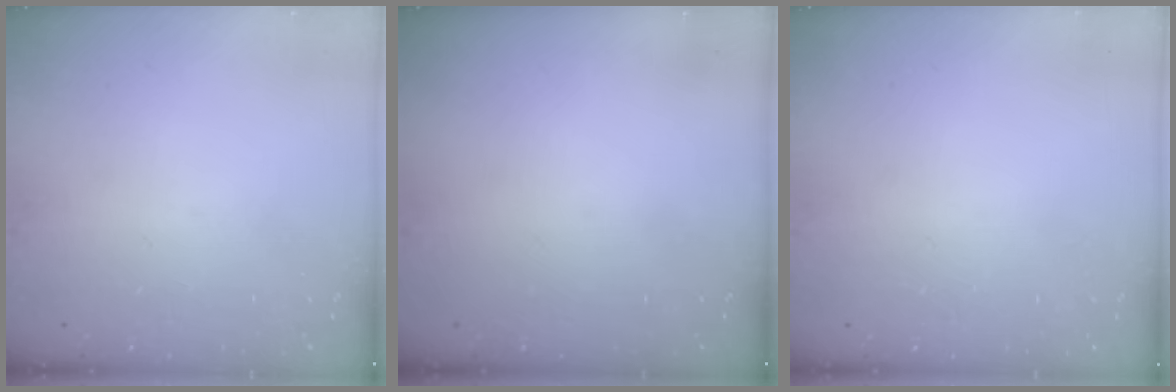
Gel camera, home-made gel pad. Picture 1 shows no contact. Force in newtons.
{"total": 0.0}
{"total": 2.6, "press": 2.6, "slide": 0.2}